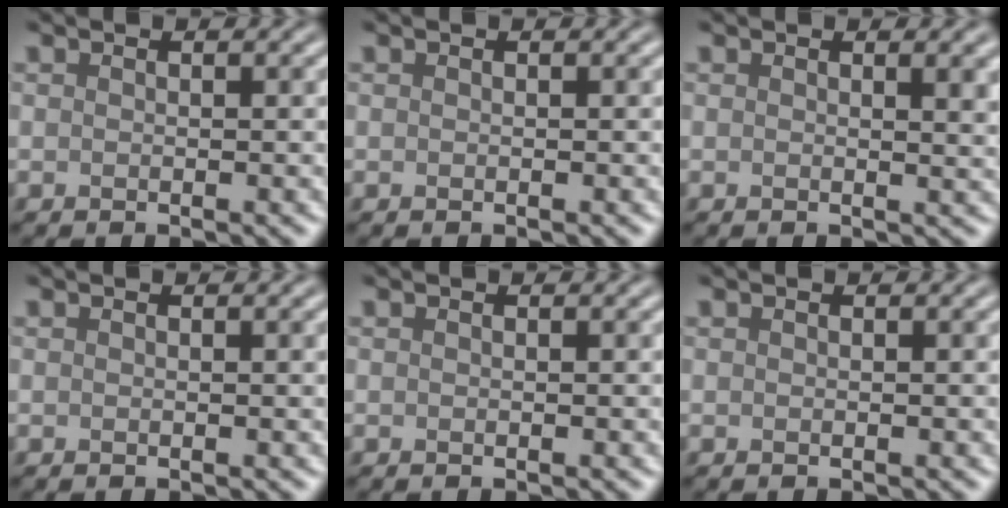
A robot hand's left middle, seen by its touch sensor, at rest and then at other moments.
{"total": 0.0}
{"total": 2.1, "force": [0.8, 0.6, 1.8], "torque": [-0.012, 0.002, 0.008]}
{"total": 0.5, "force": [0.2, 0.1, 0.5], "torque": [-0.004, 0.002, 0.001]}
{"total": 0.0}
{"total": 0.0}